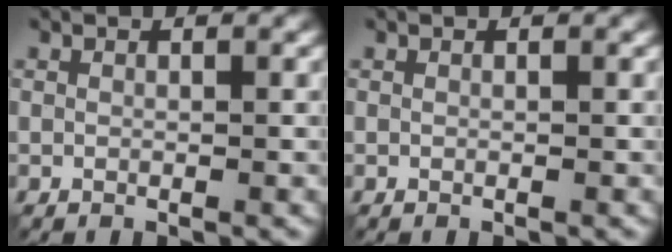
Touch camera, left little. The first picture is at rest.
{"total": 0.0}